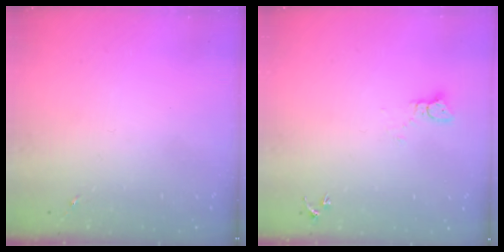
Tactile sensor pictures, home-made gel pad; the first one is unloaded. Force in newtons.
{"total": 3.3, "press": 3.3, "slide": 0.1}